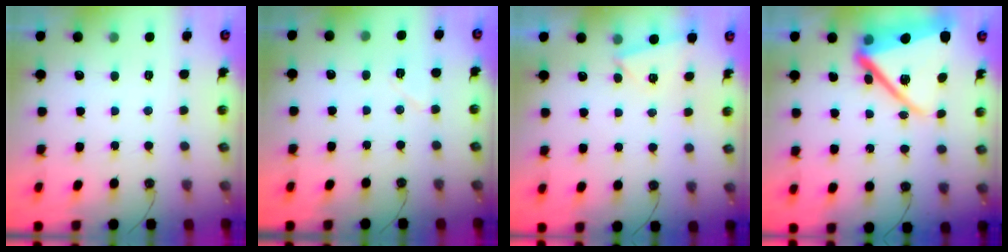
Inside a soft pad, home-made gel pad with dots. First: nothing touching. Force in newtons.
{"total": 5.7, "press": 5.1, "slide": 2.7}
{"total": 2.8, "press": 1.7, "slide": 2.2}
{"total": 19.2, "press": 19.1, "slide": 1.6}